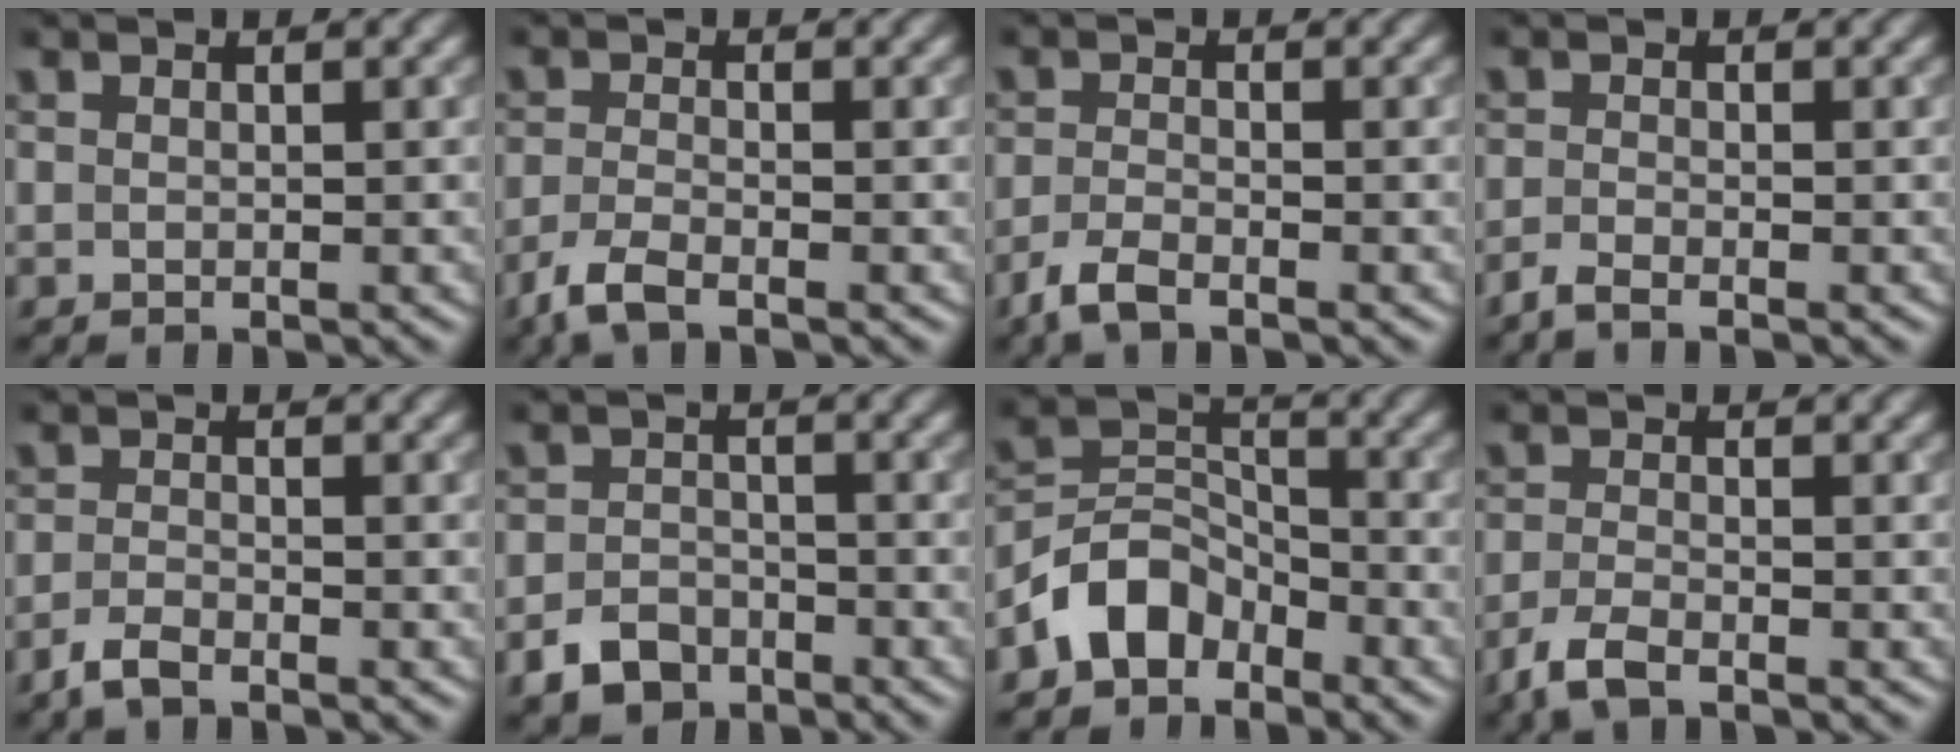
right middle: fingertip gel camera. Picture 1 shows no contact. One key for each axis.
{"total": 2.8, "fx": -2.2, "fy": 0.6, "fz": 1.7, "tx": -0.046, "ty": -0.008, "tz": -0.053}
{"total": 2.5, "fx": -2.0, "fy": 0.5, "fz": 1.3, "tx": -0.037, "ty": -0.007, "tz": -0.048}
{"total": 1.7, "fx": -1.5, "fy": 0.2, "fz": 0.9, "tx": -0.021, "ty": -0.011, "tz": -0.038}
{"total": 1.9, "fx": -1.7, "fy": 0.4, "fz": 0.9, "tx": -0.025, "ty": -0.004, "tz": -0.040}
{"total": 3.1, "fx": -2.3, "fy": 1.8, "fz": 1.0, "tx": -0.020, "ty": -0.001, "tz": -0.048}
{"total": 4.7, "fx": -3.4, "fy": 2.9, "fz": 1.7, "tx": -0.031, "ty": 0.007, "tz": -0.073}
{"total": 2.8, "fx": -2.2, "fy": 0.6, "fz": 1.6, "tx": -0.044, "ty": -0.008, "tz": -0.053}